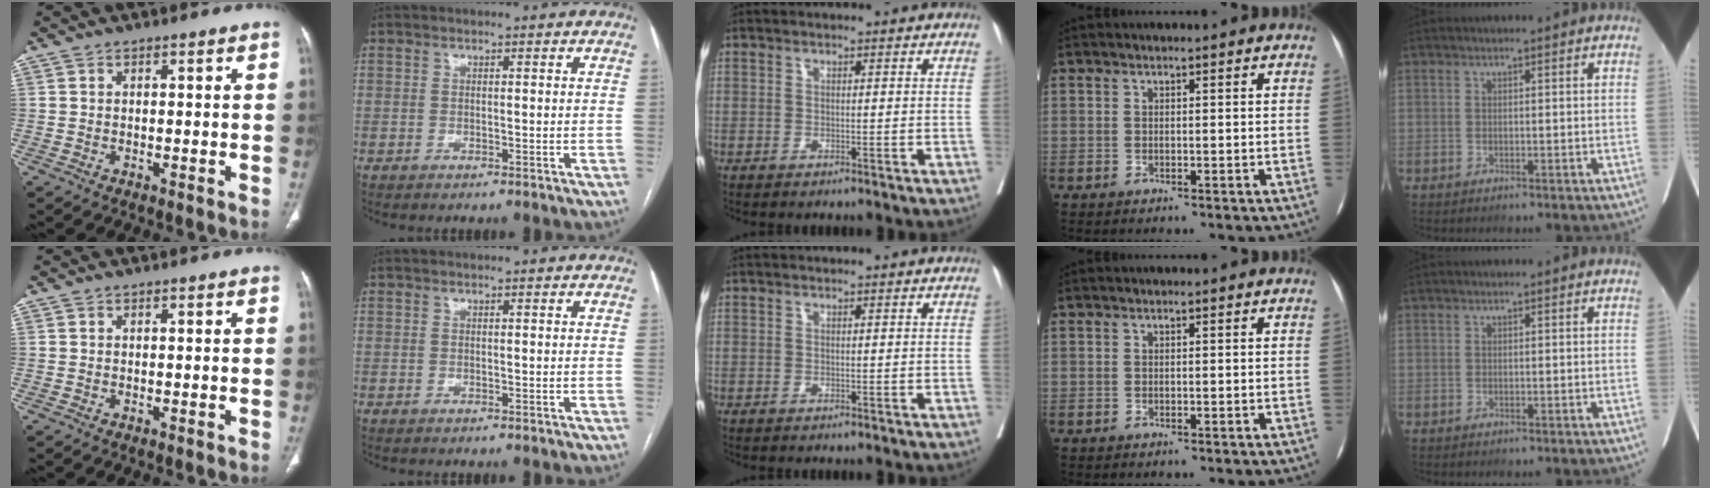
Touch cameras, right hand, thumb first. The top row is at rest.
{}